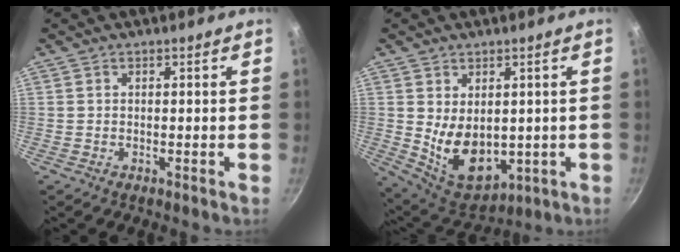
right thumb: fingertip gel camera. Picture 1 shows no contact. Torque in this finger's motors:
{"motor_torque": [-0.57, 0.72, 0.00, 0.43, 0.31]}